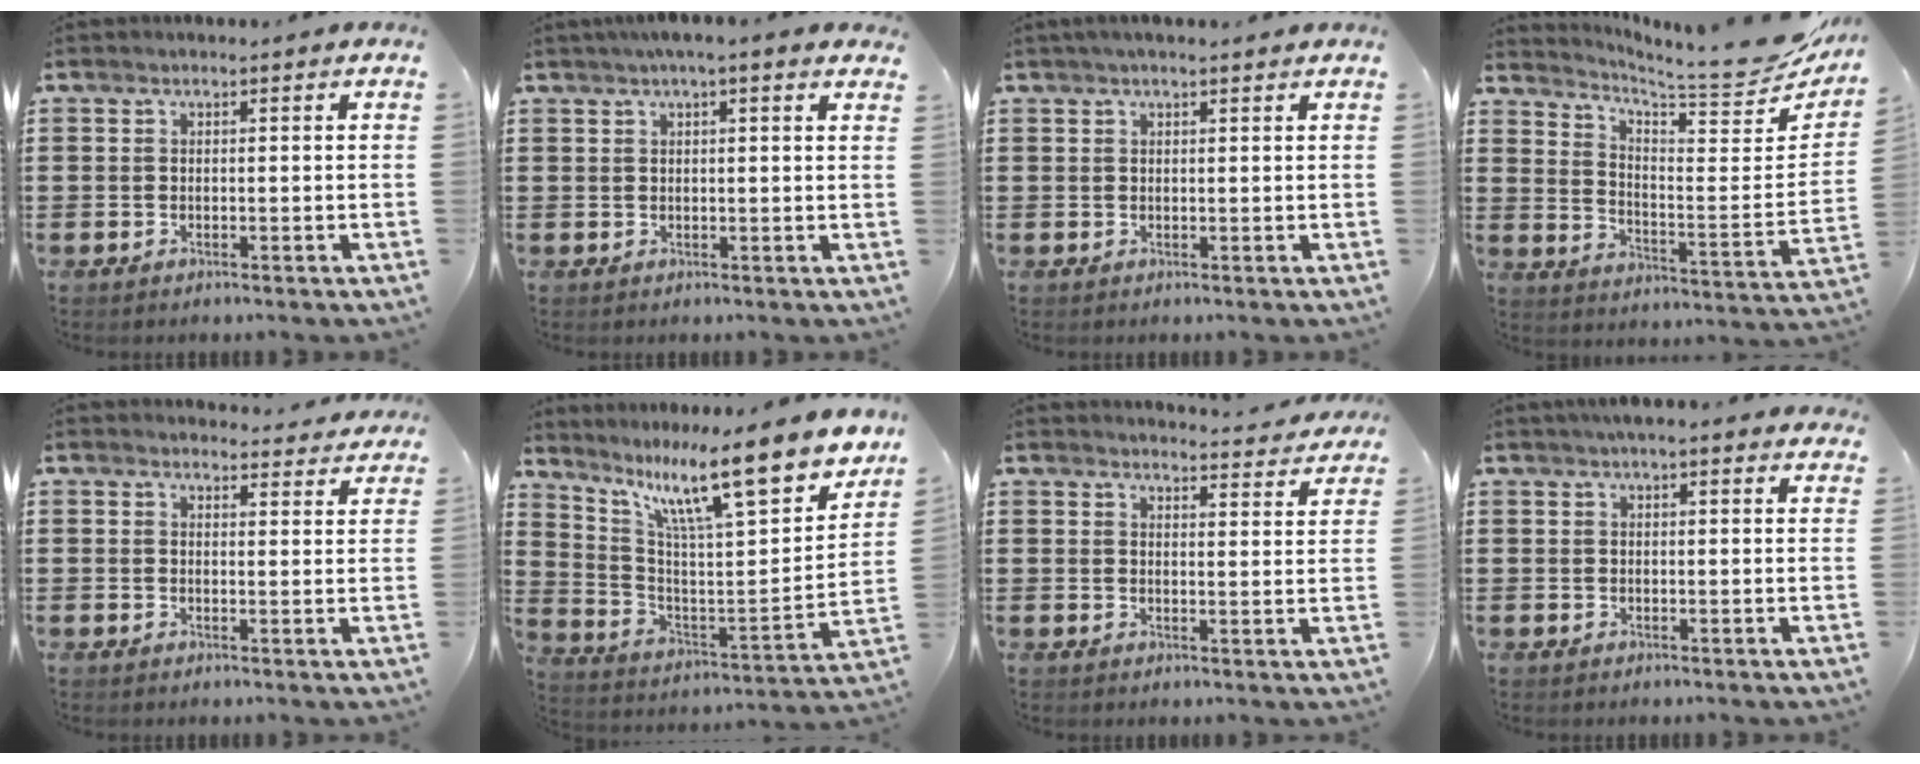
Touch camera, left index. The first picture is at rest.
{"total": 2.5, "force": [1.9, 0.3, 1.5], "torque": [-0.034, 0.005, 0.035]}
{"total": 1.4, "force": [1.0, 0.1, 0.9], "torque": [-0.018, 0.002, 0.019]}
{"total": 7.6, "force": [6.8, 0.4, 3.5], "torque": [-0.073, -0.061, 0.108]}
{"total": 3.0, "force": [3.0, 0.5, 0.3], "torque": [-0.008, -0.015, 0.054]}
{"total": 13.2, "force": [9.2, 1.8, 9.3], "torque": [-0.181, -0.075, 0.141]}
{"total": 3.5, "force": [3.5, -0.1, 0.2], "torque": [-0.010, -0.025, 0.060]}
{"total": 2.8, "force": [2.3, 0.5, 1.4], "torque": [-0.032, 0.005, 0.043]}